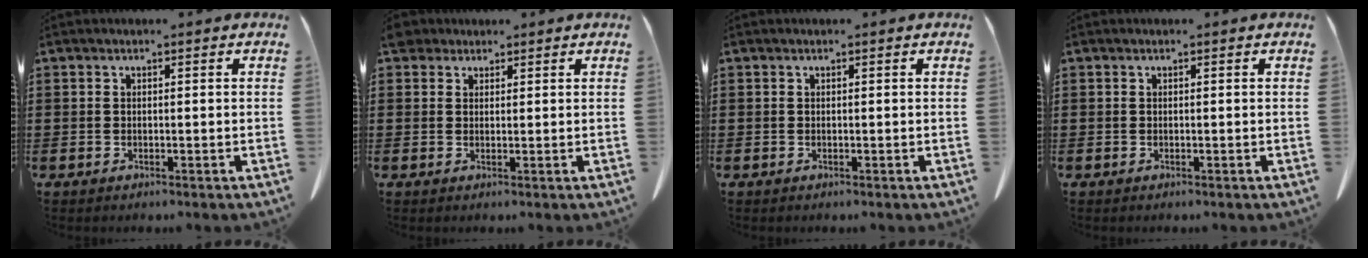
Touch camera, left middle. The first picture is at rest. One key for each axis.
{"total": 2.7, "fx": 2.1, "fy": 1.5, "fz": 0.7, "tx": -0.023, "ty": 0.010, "tz": 0.041}
{"total": 0.0}
{"total": 0.0}